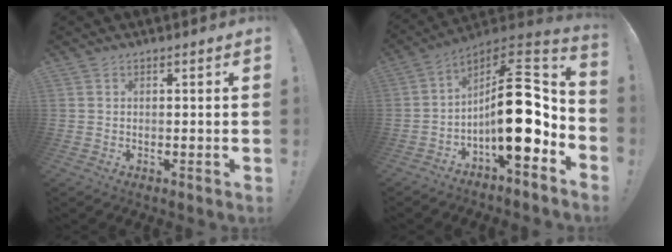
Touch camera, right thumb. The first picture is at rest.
{"total": 20.2, "force": [-2.9, 8.0, 18.4], "torque": [-0.278, 0.011, -0.043]}